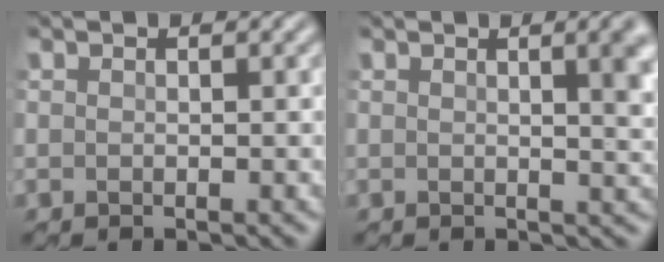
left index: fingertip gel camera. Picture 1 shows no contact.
{"total": 3.4, "force": [0.7, 1.3, 3.1], "torque": [-0.046, -0.001, 0.015]}